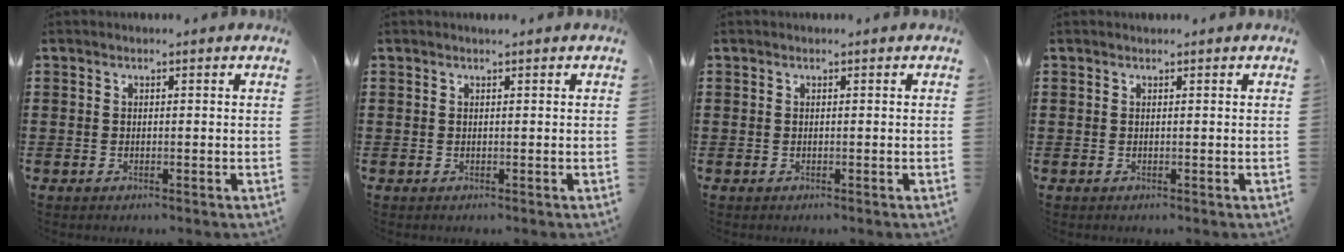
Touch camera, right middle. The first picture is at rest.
{"total": 0.0}
{"total": 0.0}
{"total": 0.0}